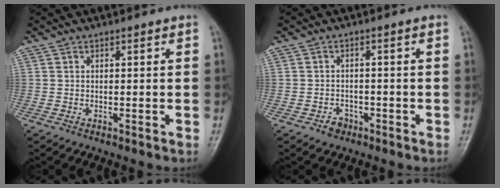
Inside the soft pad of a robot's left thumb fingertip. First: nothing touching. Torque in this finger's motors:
{"motor_torque": [-0.02, 0.02, 0.04, 0.00, 0.00]}